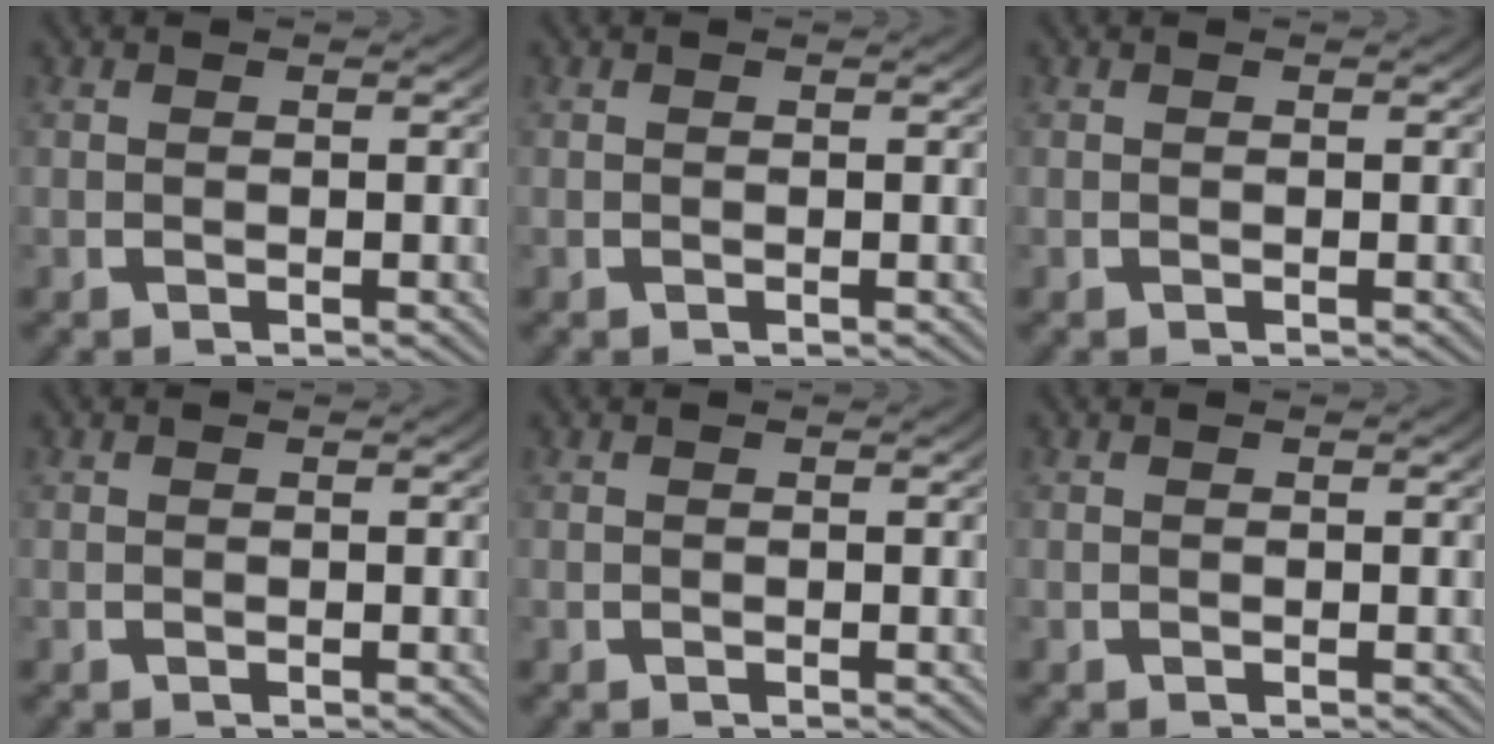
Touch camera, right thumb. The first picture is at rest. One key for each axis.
{"total": 0.0}
{"total": 0.0}
{"total": 0.0}
{"total": 0.0}
{"total": 0.0}